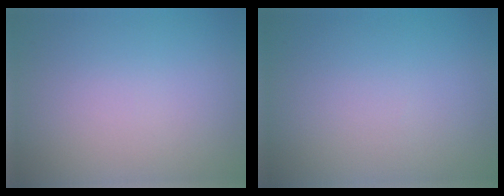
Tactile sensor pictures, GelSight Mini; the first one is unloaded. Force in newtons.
{"total": 0.0}